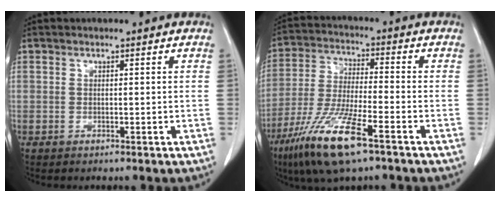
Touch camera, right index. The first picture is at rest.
{"total": 13.3, "force": [-7.8, 1.5, 10.6], "torque": [-0.220, -0.030, -0.144]}